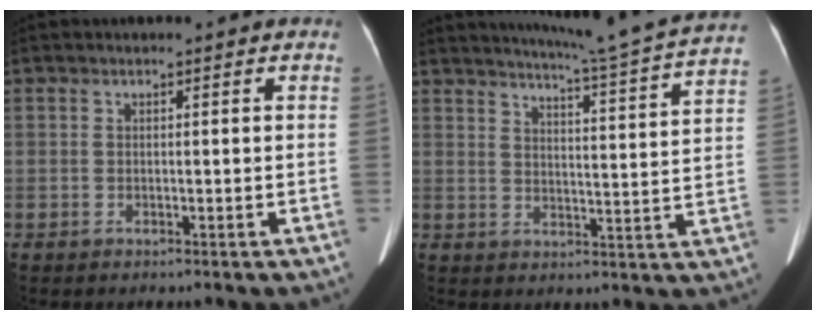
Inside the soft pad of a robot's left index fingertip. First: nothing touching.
{"total": 18.0, "force": [16.4, -2.2, 6.9], "torque": [-0.118, -0.057, 0.202]}